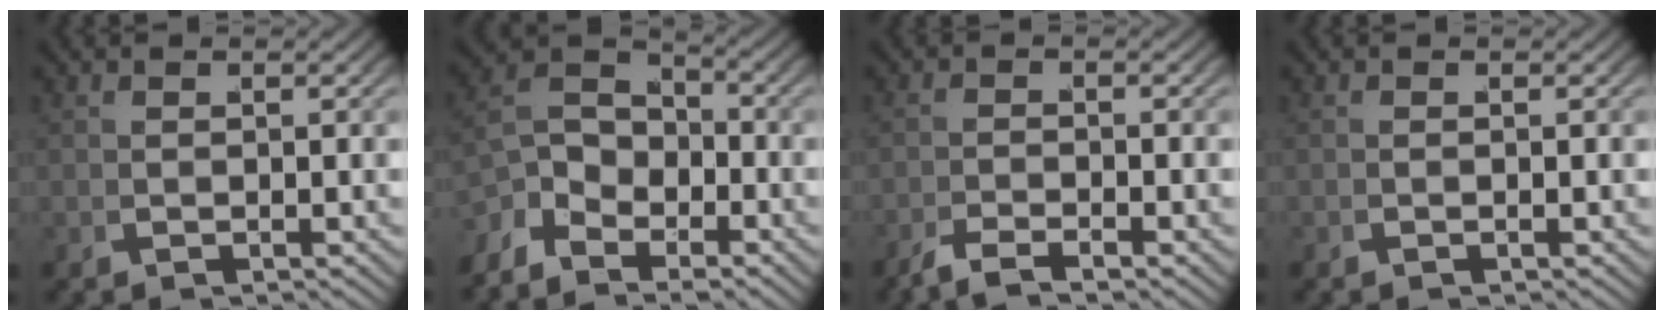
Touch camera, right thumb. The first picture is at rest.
{"total": 6.1, "force": [-0.8, 4.3, 4.2], "torque": [-0.062, 0.007, -0.028]}
{"total": 2.0, "force": [-1.9, -0.6, 0.2], "torque": [0.010, 0.004, -0.046]}
{"total": 0.0}